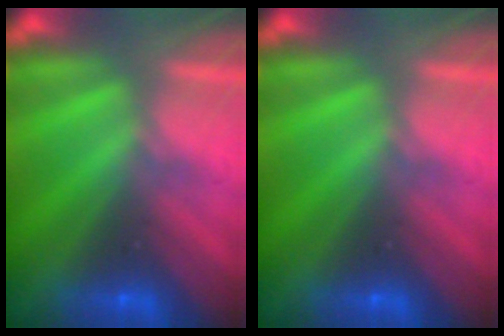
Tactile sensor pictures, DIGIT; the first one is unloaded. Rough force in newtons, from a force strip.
{"total": 0.0}